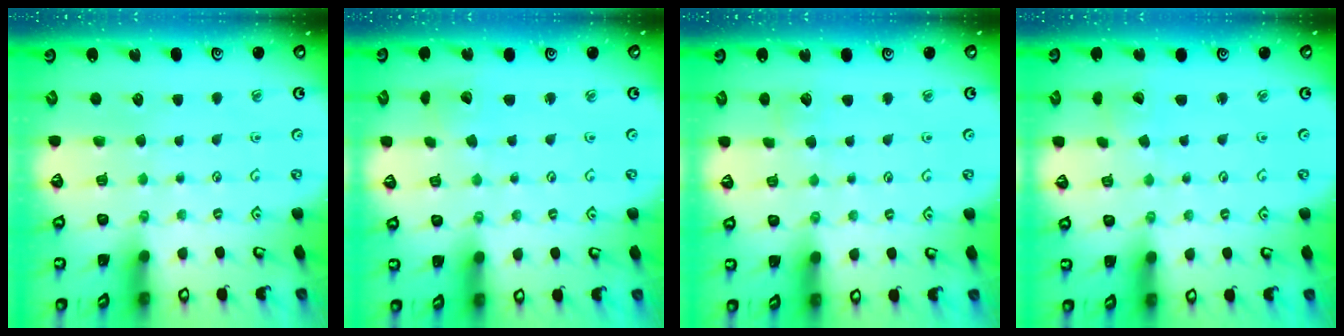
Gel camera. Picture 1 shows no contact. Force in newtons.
{"total": 3.3, "press": 3.3, "slide": 0.3}
{"total": 2.9, "press": 2.9, "slide": 0.3}
{"total": 2.1, "press": 2.1, "slide": 0.2}